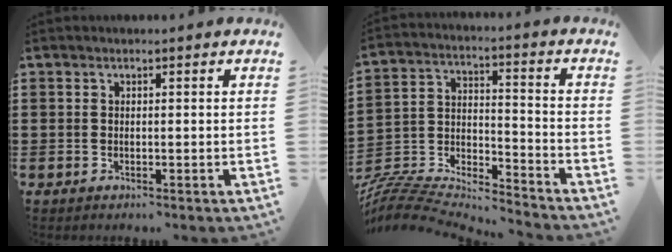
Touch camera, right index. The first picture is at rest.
{"total": 7.6, "force": [-7.5, 1.0, 1.1], "torque": [-0.033, -0.005, -0.156]}